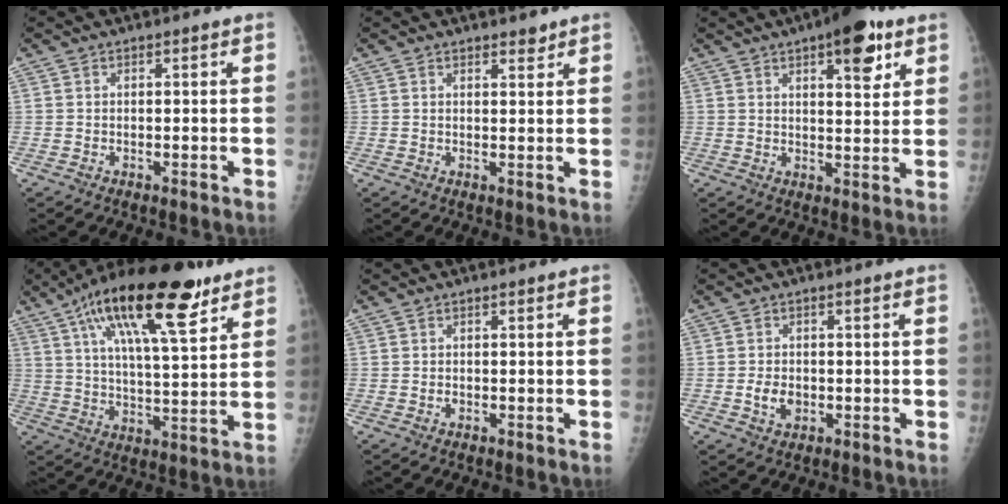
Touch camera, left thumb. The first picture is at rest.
{"total": 2.1, "force": [1.7, 0.8, 0.8], "torque": [0.000, -0.012, 0.024]}
{"total": 10.2, "force": [5.4, 3.8, 7.8], "torque": [-0.082, -0.021, 0.071]}
{"total": 21.7, "force": [11.8, 6.9, 16.9], "torque": [-0.267, -0.027, 0.193]}
{"total": 0.6, "force": [-0.1, 0.4, 0.4], "torque": [-0.005, 0.001, -0.002]}
{"total": 3.5, "force": [-0.7, 2.6, 2.3], "torque": [-0.035, 0.002, -0.009]}